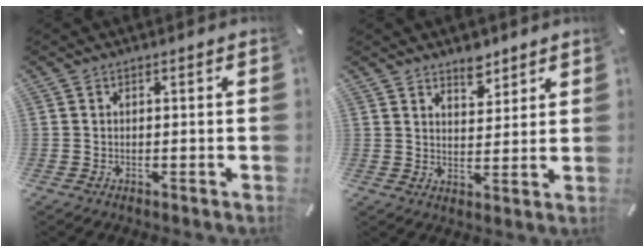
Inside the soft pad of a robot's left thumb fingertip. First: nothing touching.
{"total": 5.2, "force": [4.1, 2.9, 1.3], "torque": [-0.004, -0.023, 0.070]}